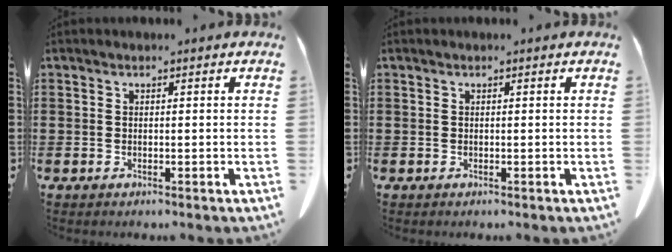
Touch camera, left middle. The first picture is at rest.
{"total": 0.0}